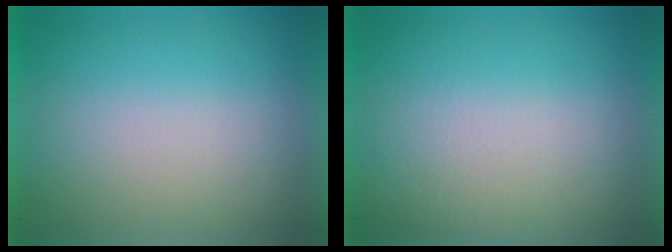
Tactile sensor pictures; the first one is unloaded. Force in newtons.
{"total": 2.1}